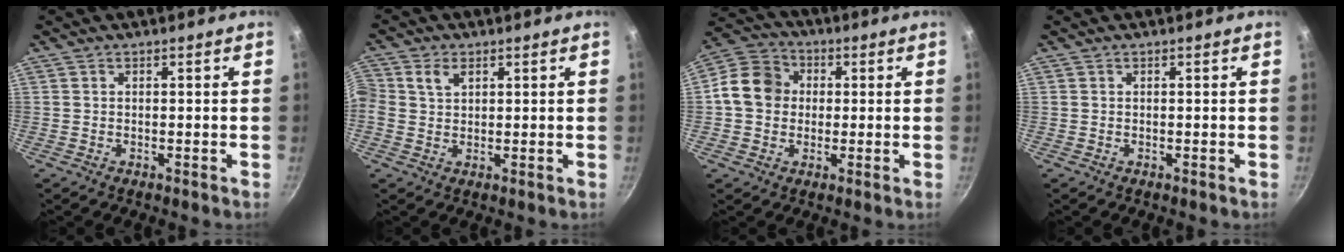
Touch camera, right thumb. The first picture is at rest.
{"total": 3.8, "force": [1.3, 2.9, 2.2], "torque": [-0.037, 0.004, 0.019]}
{"total": 10.2, "force": [0.5, 8.8, 5.1], "torque": [-0.062, 0.019, -0.014]}
{"total": 0.0}